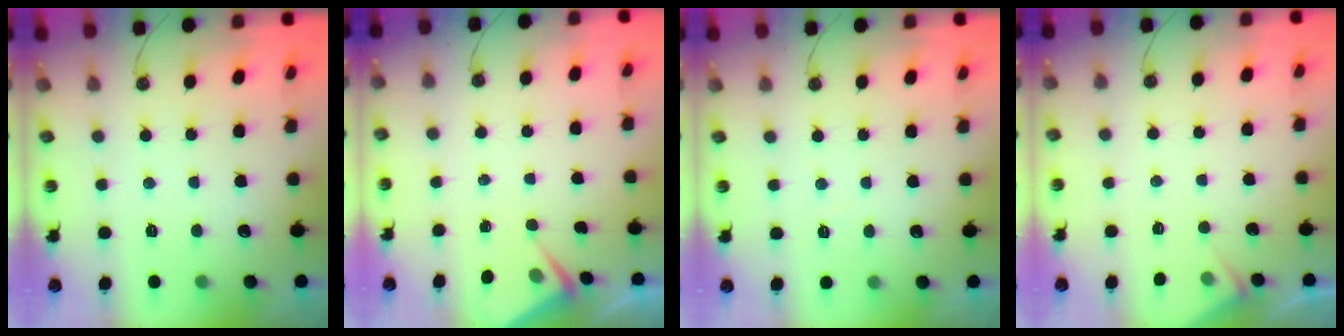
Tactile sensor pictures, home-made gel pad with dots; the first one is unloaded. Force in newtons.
{"total": 3.6, "press": 3.5, "slide": 0.5}
{"total": 2.9, "press": 2.9, "slide": 0.5}
{"total": 3.5, "press": 3.5, "slide": 0.6}